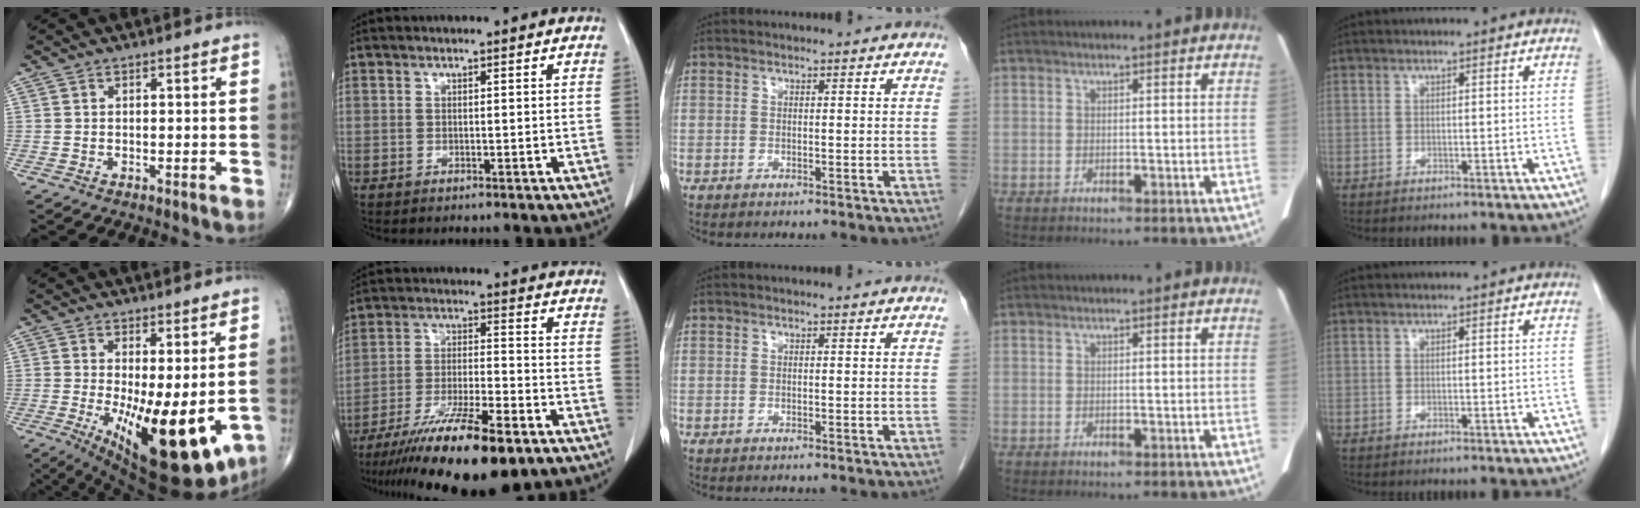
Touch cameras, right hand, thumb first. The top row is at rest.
{"thumb": {"total": 18.5, "force": [-3.4, 6.3, 17.0], "torque": [-0.227, -0.038, -0.027]}, "index": {"total": 17.6, "force": [-12.6, 2.8, 12.0], "torque": [-0.186, -0.029, -0.209]}}